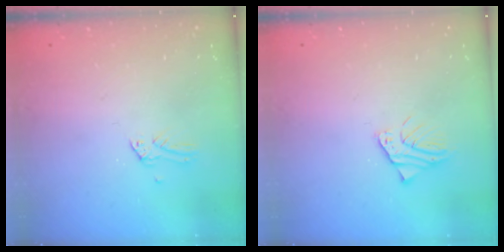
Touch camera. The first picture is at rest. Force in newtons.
{"total": 2.8, "press": 2.8, "slide": 0.2}